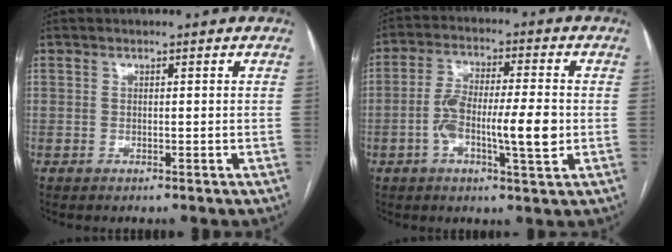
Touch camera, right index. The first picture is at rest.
{"total": 10.1, "force": [-1.9, 1.8, 9.8], "torque": [-0.179, 0.010, -0.032]}